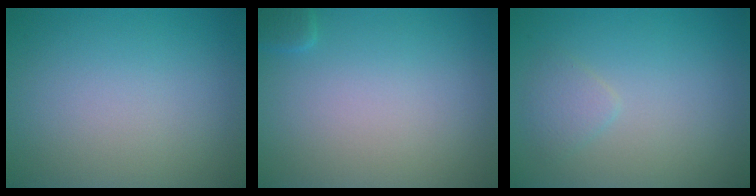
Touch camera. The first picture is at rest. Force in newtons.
{"total": 0.8, "press": 0.8, "slide": 0.1}
{"total": 1.3, "press": 1.3, "slide": 0.1}